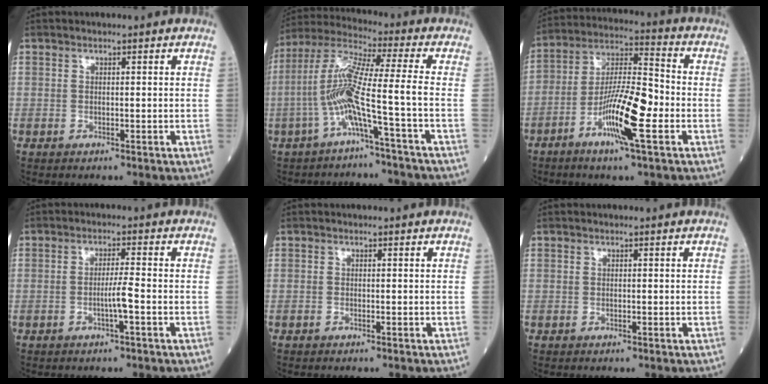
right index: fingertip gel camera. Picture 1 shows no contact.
{"total": 10.3, "force": [-3.4, -1.3, 9.6], "torque": [-0.206, 0.020, -0.071]}
{"total": 12.9, "force": [-4.6, 1.6, 12.0], "torque": [-0.225, 0.002, -0.085]}
{"total": 3.1, "force": [-1.0, -0.5, 2.9], "torque": [-0.052, -0.002, -0.021]}
{"total": 0.0}
{"total": 0.0}